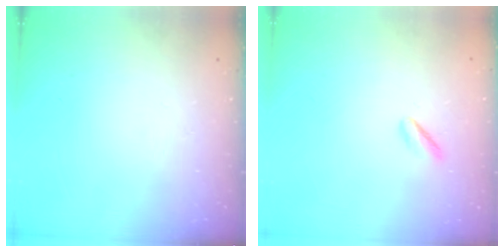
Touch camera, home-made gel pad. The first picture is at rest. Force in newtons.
{"total": 1.5, "press": 1.2, "slide": 0.8}